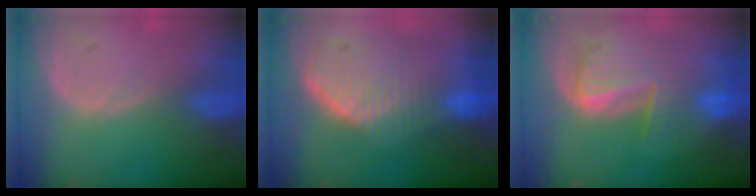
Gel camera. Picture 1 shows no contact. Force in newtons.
{"total": 10.0, "press": 9.0, "slide": 4.4}
{"total": 9.8, "press": 8.4, "slide": 5.0}